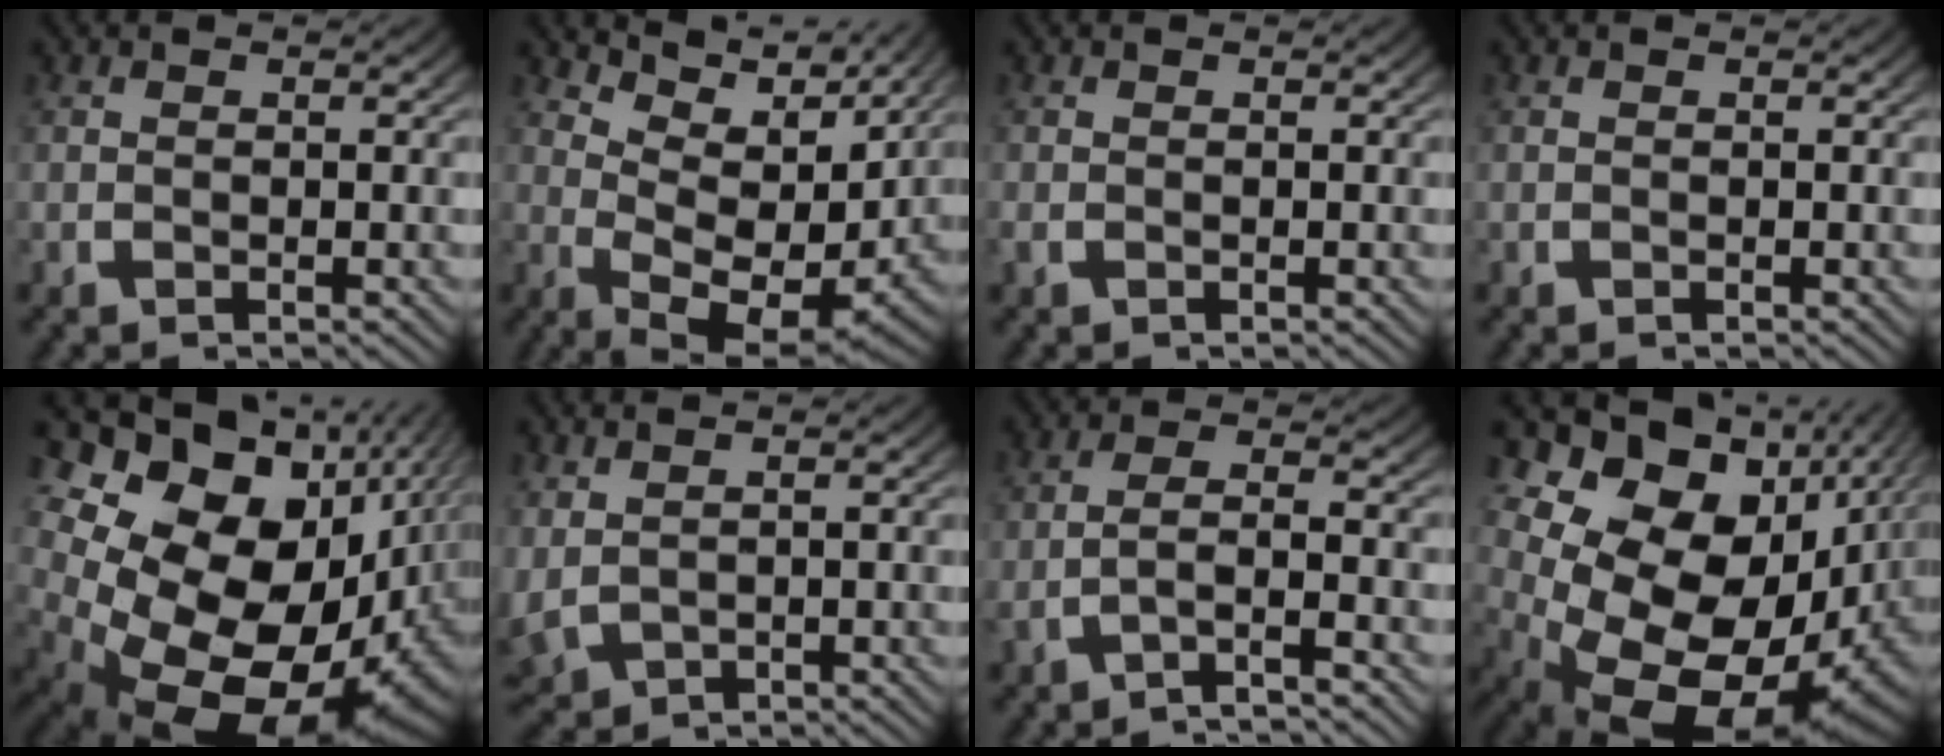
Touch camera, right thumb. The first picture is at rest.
{"total": 9.8, "force": [2.5, 4.9, 8.2], "torque": [-0.139, -0.019, 0.045]}
{"total": 0.5, "force": [-0.2, 0.4, 0.3], "torque": [-0.009, -0.002, -0.004]}
{"total": 0.0}
{"total": 23.3, "force": [-1.8, 16.2, 16.7], "torque": [-0.292, -0.052, -0.011]}
{"total": 3.6, "force": [-0.1, 3.1, 1.8], "torque": [-0.056, -0.020, 0.018]}
{"total": 4.4, "force": [-1.5, 1.6, 3.8], "torque": [-0.079, -0.009, -0.025]}
{"total": 21.2, "force": [-1.5, 14.4, 15.4], "torque": [-0.268, -0.051, -0.005]}